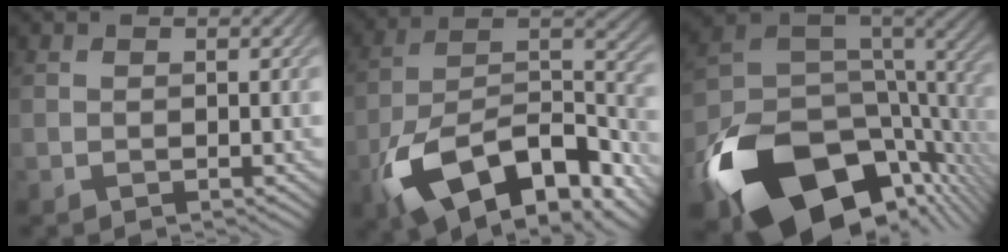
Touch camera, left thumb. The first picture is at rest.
{"total": 17.5, "force": [-10.1, 8.3, 11.6], "torque": [-0.222, -0.030, -0.177]}
{"total": 18.4, "force": [-8.4, 11.0, 12.1], "torque": [-0.267, -0.055, -0.116]}